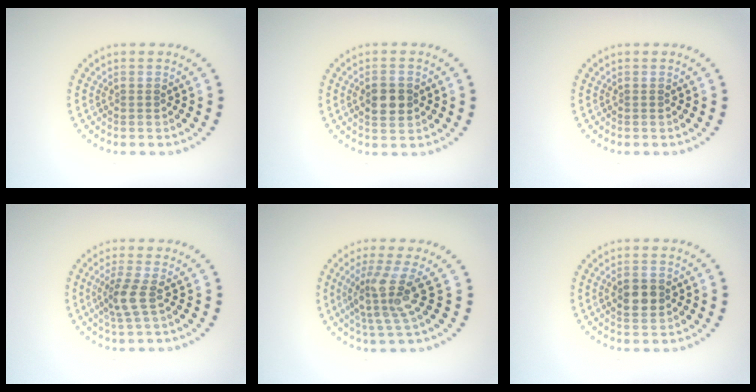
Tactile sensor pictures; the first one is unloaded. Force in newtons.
{"total": 2.9, "press": 2.9, "slide": 0.1}
{"total": 0.0}
{"total": 2.4, "press": 1.8, "slide": 1.6}
{"total": 4.2, "press": 3.1, "slide": 2.8}
{"total": 2.6, "press": 2.6, "slide": 0.2}